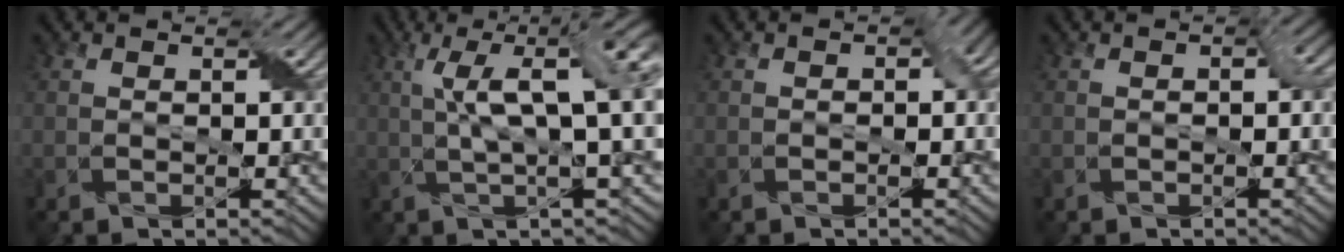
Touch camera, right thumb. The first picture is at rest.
{"total": 11.3, "force": [2.3, 3.0, 10.7], "torque": [-0.178, 0.021, 0.039]}
{"total": 1.8, "force": [-0.4, 1.3, 1.1], "torque": [-0.015, -0.004, -0.005]}
{"total": 1.1, "force": [-0.3, 0.7, 0.9], "torque": [-0.011, 0.002, -0.004]}